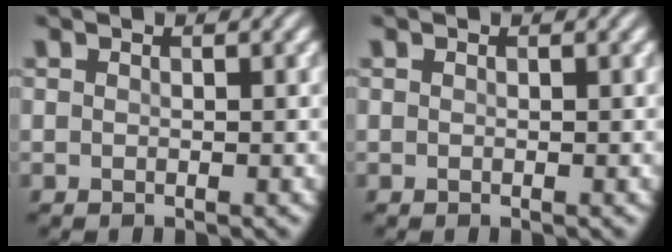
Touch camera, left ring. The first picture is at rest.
{"total": 0.0}